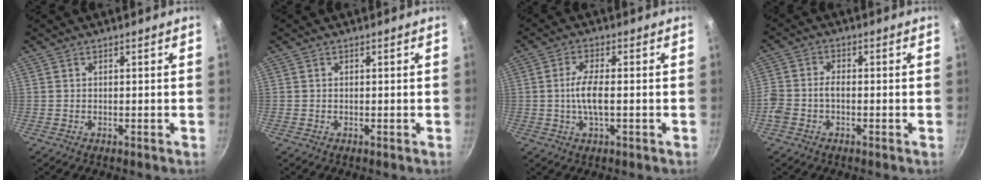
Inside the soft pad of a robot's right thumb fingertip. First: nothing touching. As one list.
[{"total": 0.0}, {"total": 5.5, "force": [-0.6, 1.7, 5.2], "torque": [-0.112, 0.005, -0.014]}, {"total": 4.8, "force": [-1.8, 3.0, 3.2], "torque": [-0.070, 0.022, -0.043]}]